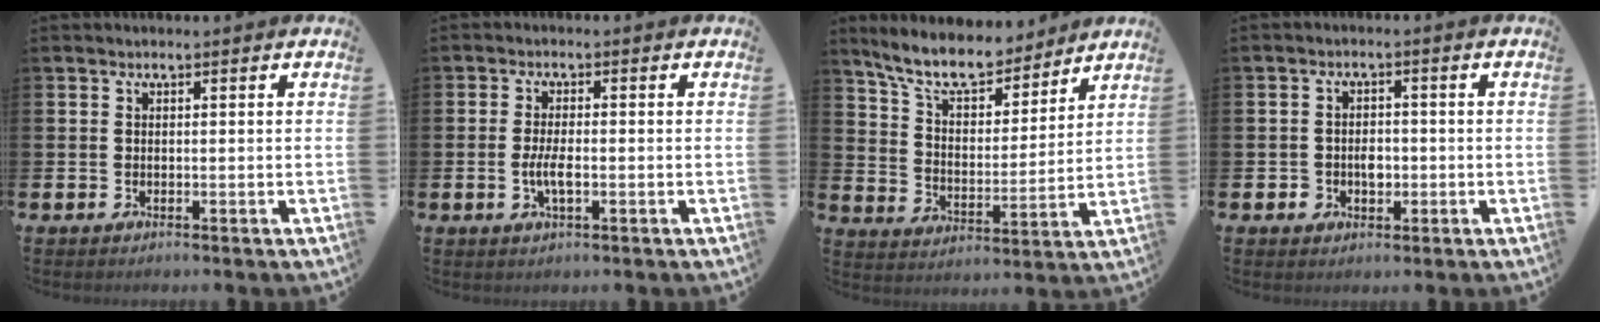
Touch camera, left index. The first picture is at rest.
{"total": 3.2, "force": [-0.7, 1.0, 2.9], "torque": [-0.057, -0.001, -0.016]}
{"total": 9.6, "force": [8.6, 2.8, 3.3], "torque": [-0.093, -0.054, 0.152]}
{"total": 2.6, "force": [-0.7, 2.2, 1.2], "torque": [-0.019, 0.003, -0.018]}